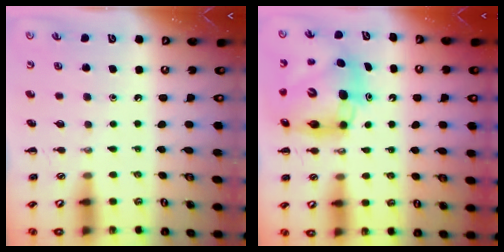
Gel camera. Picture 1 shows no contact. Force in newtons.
{"total": 11.2, "press": 10.8, "slide": 3.1}